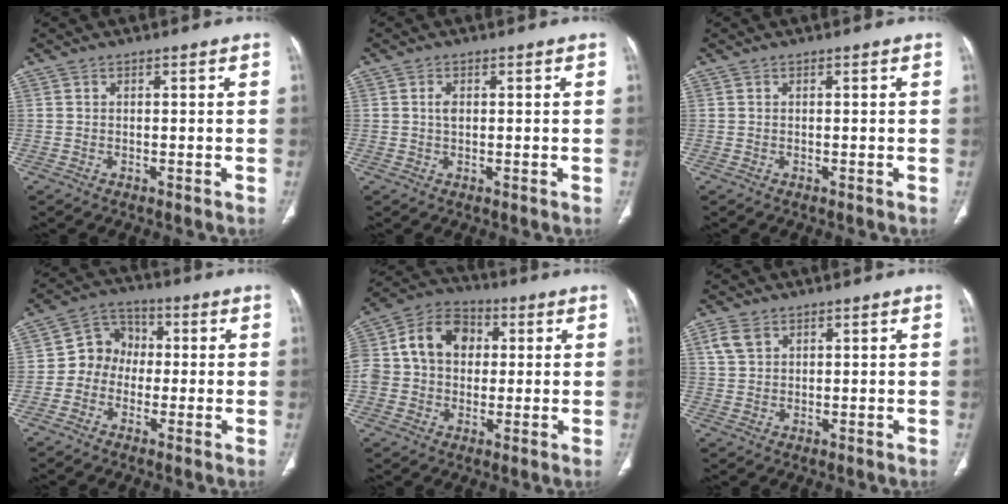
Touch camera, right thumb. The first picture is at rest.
{"total": 1.7, "force": [0.3, 1.0, 1.3], "torque": [-0.022, 0.000, 0.004]}
{"total": 0.0}
{"total": 7.4, "force": [-0.9, 6.6, 3.3], "torque": [-0.024, 0.028, -0.035]}
{"total": 15.8, "force": [2.2, 12.5, 9.4], "torque": [-0.161, 0.034, 0.031]}
{"total": 3.8, "force": [2.0, 2.6, 2.0], "torque": [-0.040, 0.000, 0.048]}